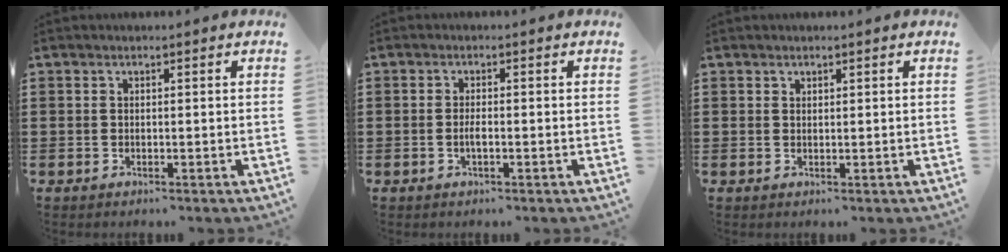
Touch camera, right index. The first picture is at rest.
{"total": 1.5, "force": [-0.5, 0.4, 1.4], "torque": [-0.027, 0.000, -0.008]}
{"total": 0.7, "force": [0.6, 0.4, 0.0], "torque": [-0.002, 0.001, 0.012]}